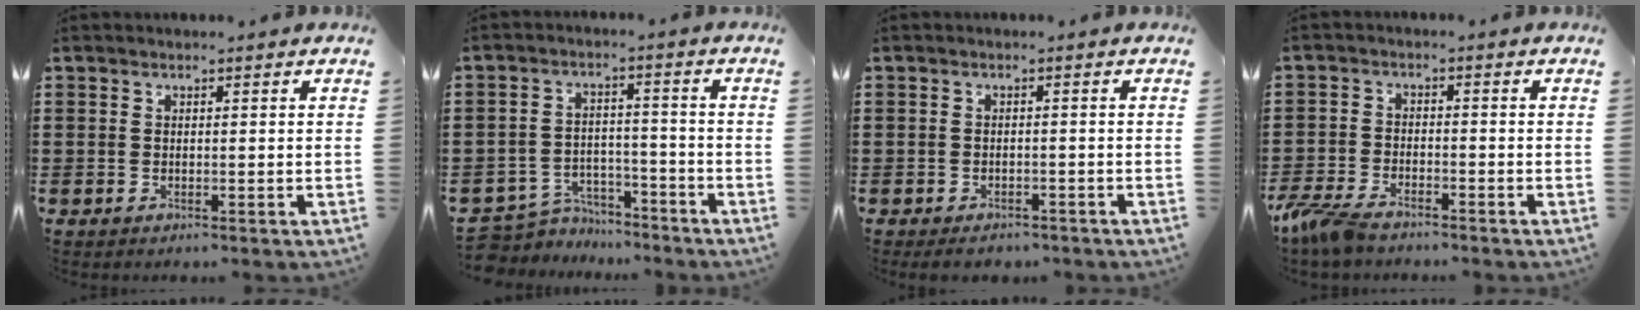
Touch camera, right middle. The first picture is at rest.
{"total": 4.9, "force": [-4.7, 1.2, 0.4], "torque": [-0.028, 0.000, -0.102]}
{"total": 1.7, "force": [-1.5, 0.4, 0.5], "torque": [-0.013, -0.002, -0.030]}
{"total": 4.9, "force": [-4.1, 1.1, 2.4], "torque": [-0.075, -0.010, -0.088]}